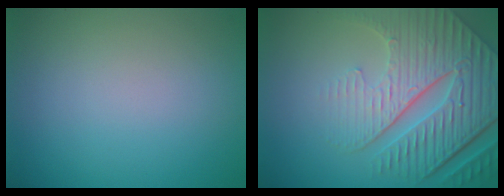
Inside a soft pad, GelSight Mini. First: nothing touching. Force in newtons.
{"total": 9.1, "press": 6.2, "slide": 6.6}